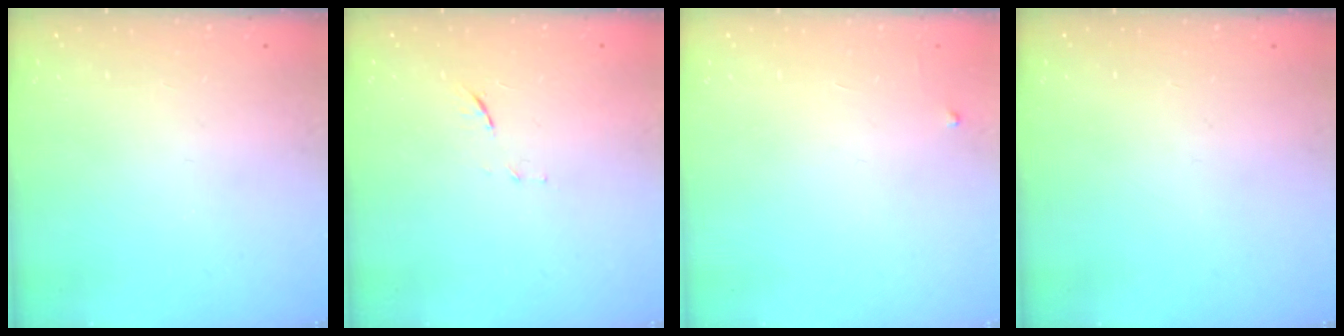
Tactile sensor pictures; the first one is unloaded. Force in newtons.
{"total": 5.0, "press": 5.0, "slide": 0.6}
{"total": 2.6, "press": 2.6, "slide": 0.4}
{"total": 0.0}